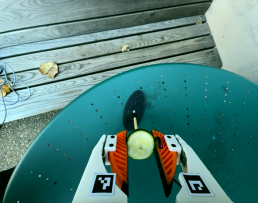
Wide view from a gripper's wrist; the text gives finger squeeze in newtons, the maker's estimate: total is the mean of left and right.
{"total": 12.9, "left": 13.2, "right": 12.7}